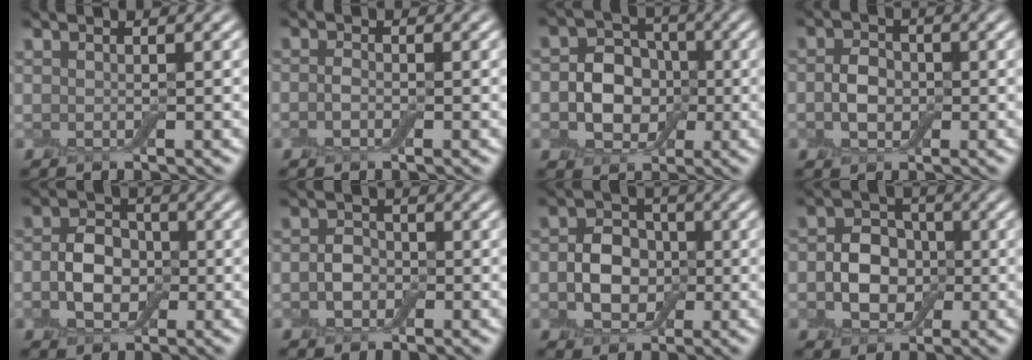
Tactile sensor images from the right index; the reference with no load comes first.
{"total": 0.7, "force": [-0.4, 0.5, 0.4], "torque": [-0.009, 0.003, -0.008]}
{"total": 5.5, "force": [-0.5, 4.5, 3.0], "torque": [-0.030, 0.004, -0.026]}
{"total": 2.4, "force": [-0.3, 1.9, 1.3], "torque": [-0.025, 0.005, -0.012]}
{"total": 3.9, "force": [-0.6, 3.1, 2.3], "torque": [-0.039, 0.005, -0.015]}
{"total": 1.9, "force": [-0.5, 1.6, 0.9], "torque": [-0.014, 0.005, -0.017]}
{"total": 4.2, "force": [-0.5, 3.4, 2.4], "torque": [-0.037, 0.005, -0.012]}
{"total": 4.6, "force": [-0.6, 3.7, 2.6], "torque": [-0.035, 0.004, -0.015]}